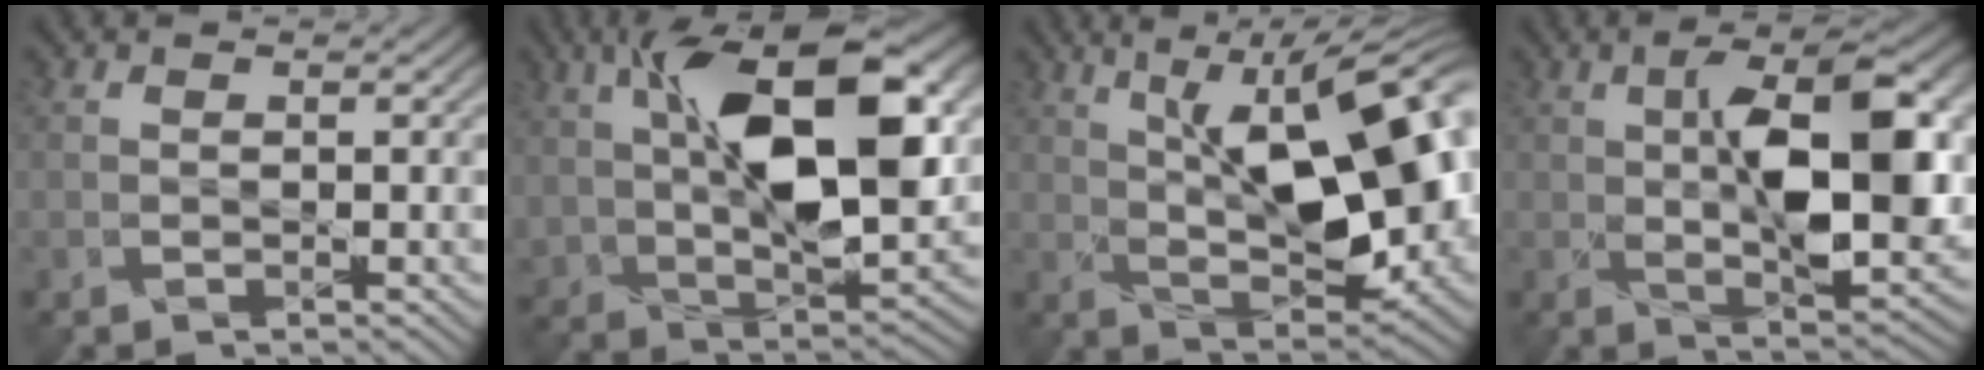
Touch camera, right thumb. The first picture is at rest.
{"total": 14.1, "force": [3.6, 7.2, 11.5], "torque": [-0.207, 0.001, 0.071]}
{"total": 13.3, "force": [2.2, 5.3, 12.0], "torque": [-0.177, 0.012, 0.038]}
{"total": 10.8, "force": [0.9, 4.2, 9.9], "torque": [-0.172, -0.008, 0.027]}